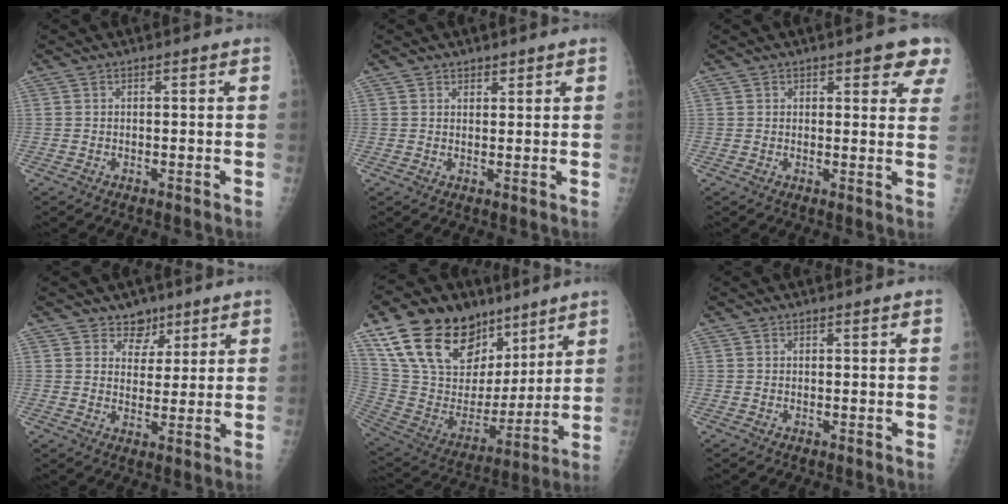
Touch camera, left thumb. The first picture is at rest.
{"total": 1.5, "force": [1.1, 1.0, -0.1], "torque": [0.024, -0.005, 0.011]}
{"total": 6.2, "force": [4.0, 3.0, 3.6], "torque": [0.002, -0.016, 0.036]}
{"total": 4.8, "force": [3.3, 3.5, 0.5], "torque": [0.026, -0.018, 0.050]}
{"total": 26.0, "force": [16.0, 15.5, 13.3], "torque": [-0.200, -0.027, 0.293]}
{"total": 0.0}